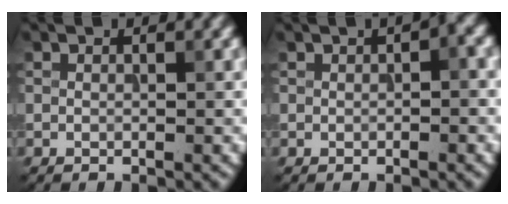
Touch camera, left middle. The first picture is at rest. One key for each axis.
{"total": 1.6, "fx": 0.4, "fy": 0.7, "fz": 1.4, "tx": -0.016, "ty": 0.010, "tz": 0.008}